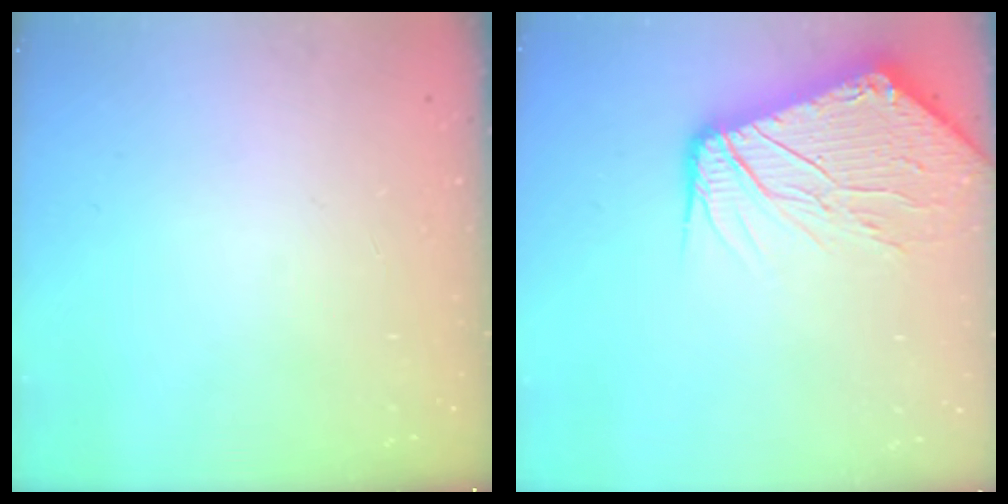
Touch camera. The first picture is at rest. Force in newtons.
{"total": 15.8, "press": 15.7, "slide": 2.1}